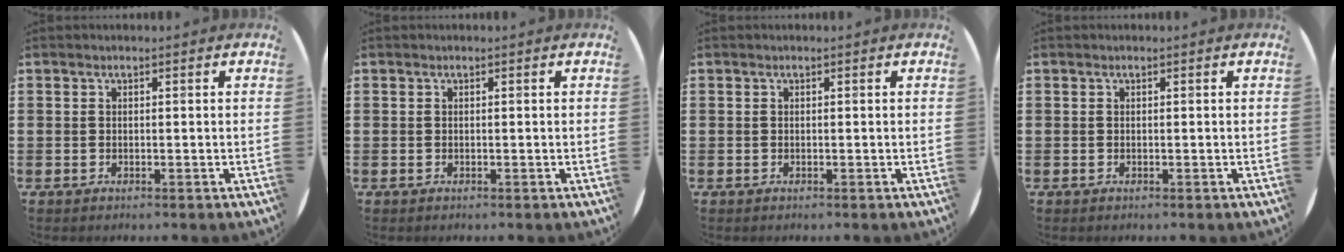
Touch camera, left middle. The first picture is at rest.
{"total": 0.0}
{"total": 0.0}
{"total": 0.0}